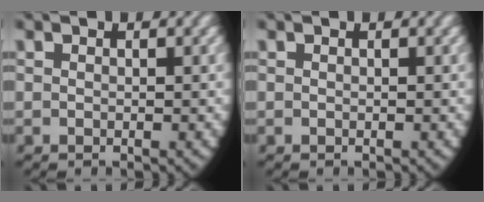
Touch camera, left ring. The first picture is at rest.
{"total": 0.0}